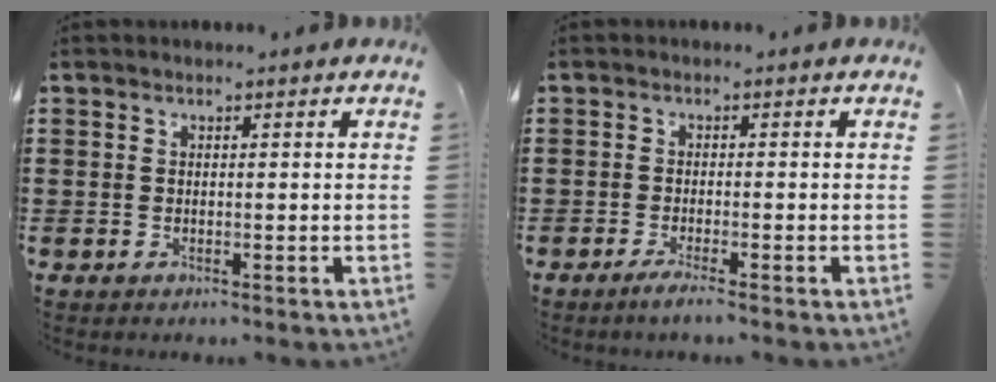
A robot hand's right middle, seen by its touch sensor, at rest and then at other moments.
{"total": 2.1, "force": [-1.4, -0.2, 1.5], "torque": [-0.032, -0.005, -0.029]}